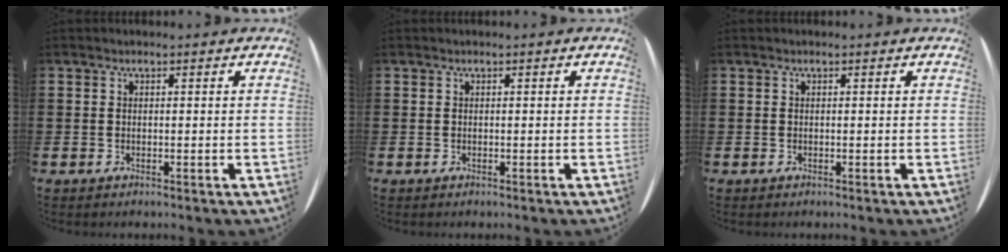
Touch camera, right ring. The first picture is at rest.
{"total": 0.0}
{"total": 0.0}